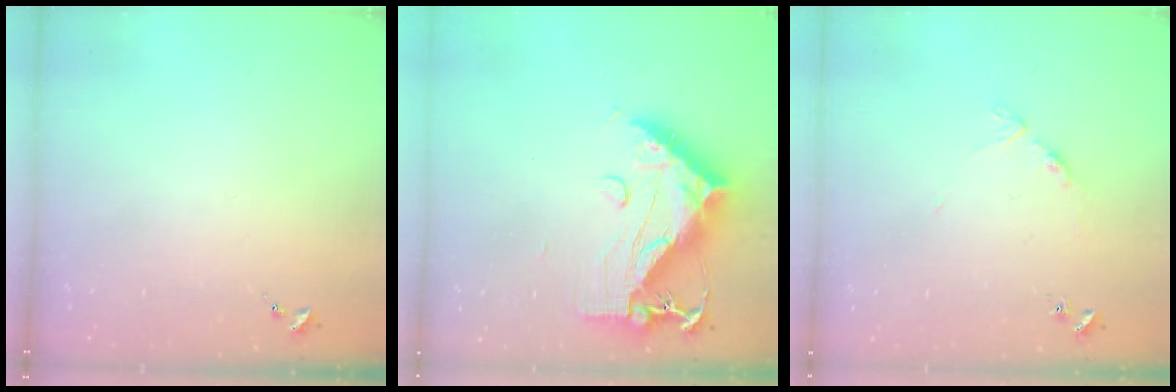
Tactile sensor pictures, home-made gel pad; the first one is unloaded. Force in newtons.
{"total": 17.0, "press": 17.0, "slide": 1.4}
{"total": 5.5, "press": 5.5, "slide": 0.4}